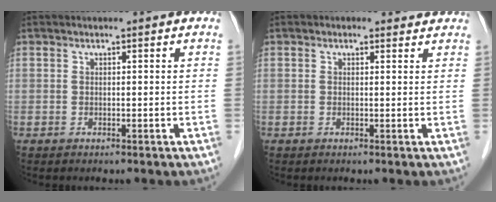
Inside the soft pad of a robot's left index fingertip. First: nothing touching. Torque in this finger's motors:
{"motor_torque": [0.75, -0.75, 0.02, -0.01]}